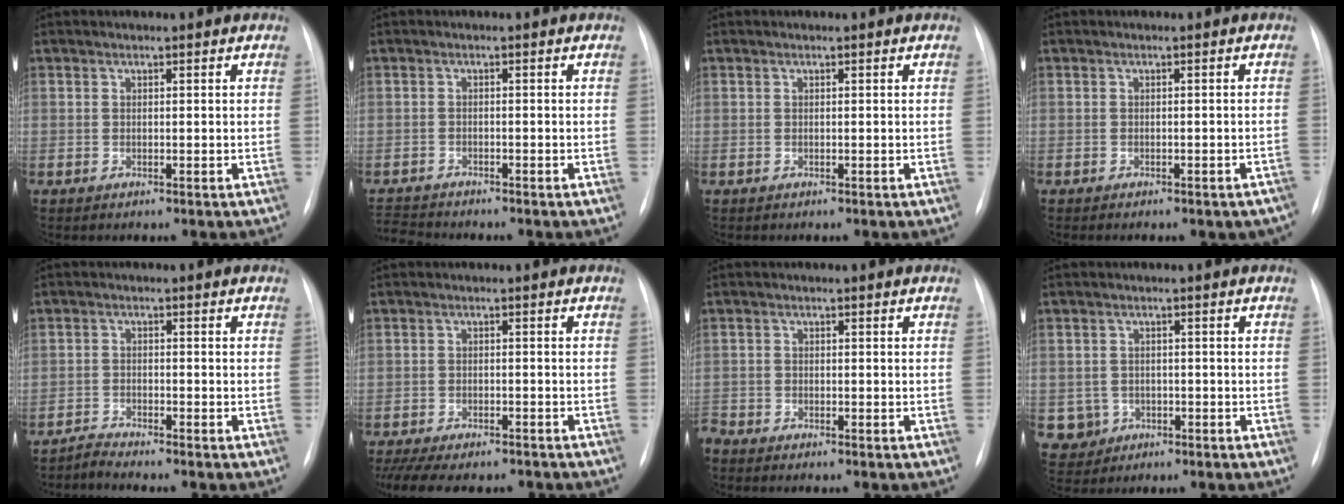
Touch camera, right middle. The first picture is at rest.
{"total": 3.8, "force": [-3.8, 0.0, -0.1], "torque": [-0.004, -0.018, -0.067]}
{"total": 0.0}
{"total": 6.8, "force": [-5.5, 2.5, 3.1], "torque": [-0.031, 0.009, -0.055]}
{"total": 2.4, "force": [-2.2, -0.7, -0.5], "torque": [0.004, -0.016, -0.043]}
{"total": 13.4, "force": [-11.5, 4.2, 5.5], "torque": [-0.125, -0.007, -0.152]}
{"total": 2.9, "force": [-2.8, 0.6, 0.5], "torque": [-0.008, -0.009, -0.050]}
{"total": 4.0, "force": [-1.3, 3.8, 0.0], "torque": [-0.001, 0.008, -0.016]}